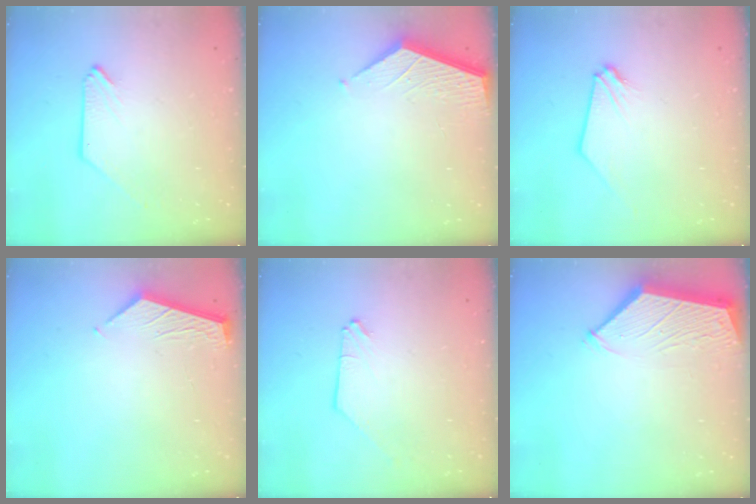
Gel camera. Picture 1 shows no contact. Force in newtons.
{"total": 3.6, "press": 3.6, "slide": 0.3}
{"total": 0.7, "press": 0.7, "slide": 0.2}
{"total": 5.2, "press": 5.1, "slide": 0.5}
{"total": 0.0}
{"total": 3.8, "press": 3.8, "slide": 0.6}